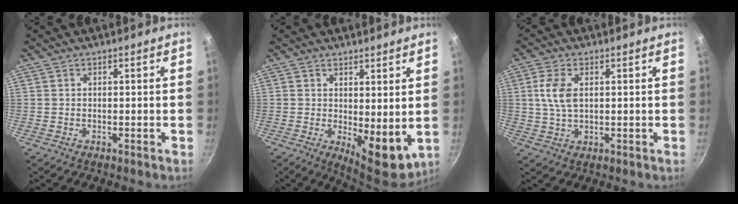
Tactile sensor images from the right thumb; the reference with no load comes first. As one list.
[{"total": 8.2, "force": [0.9, 3.7, 7.2], "torque": [-0.084, -0.019, 0.024]}, {"total": 6.0, "force": [1.2, 3.3, 4.8], "torque": [-0.097, 0.001, 0.023]}]